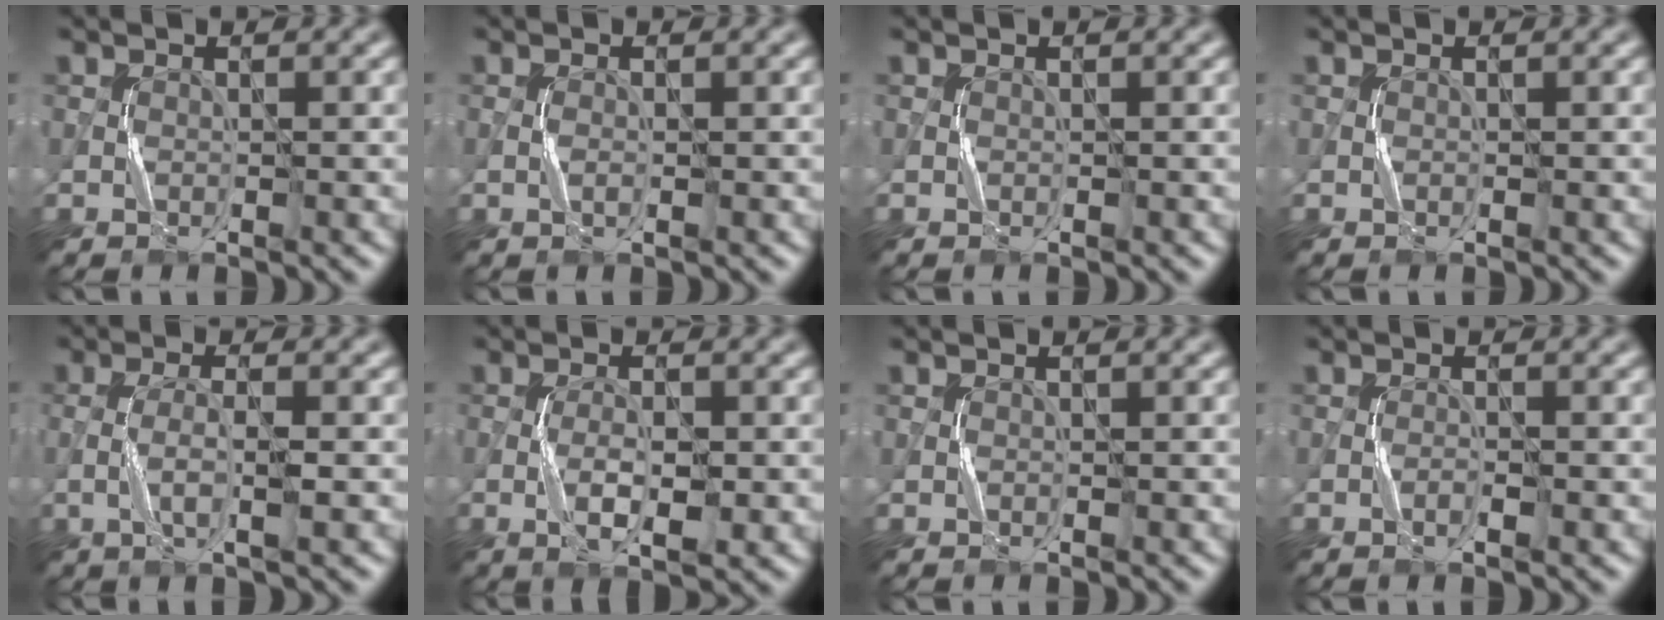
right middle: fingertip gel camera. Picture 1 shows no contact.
{"total": 0.6, "force": [-0.1, 0.2, 0.6], "torque": [-0.017, -0.001, -0.003]}
{"total": 0.0}
{"total": 0.0}
{"total": 3.0, "force": [-0.5, 0.6, 2.9], "torque": [-0.061, 0.000, -0.013]}
{"total": 3.2, "force": [-0.7, 1.0, 3.0], "torque": [-0.061, -0.003, -0.011]}
{"total": 0.0}
{"total": 1.0, "force": [-0.5, 0.1, 0.8], "torque": [-0.015, 0.001, -0.009]}